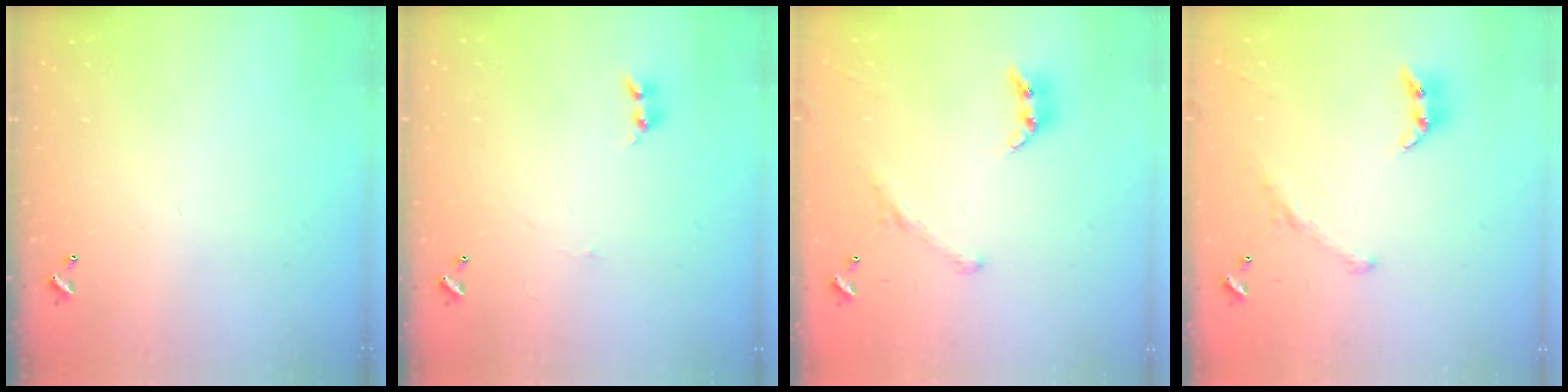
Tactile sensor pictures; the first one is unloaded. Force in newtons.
{"total": 0.0}
{"total": 1.2, "press": 0.6, "slide": 1.0}
{"total": 1.2, "press": 0.6, "slide": 1.0}